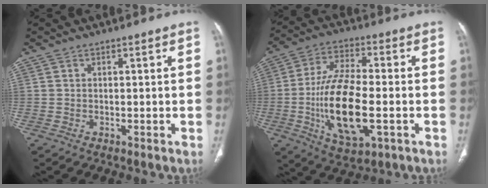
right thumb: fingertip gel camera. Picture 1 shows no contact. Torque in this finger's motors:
{"motor_torque": [5.01, 0.00, 1.91, -0.72, 0.32]}